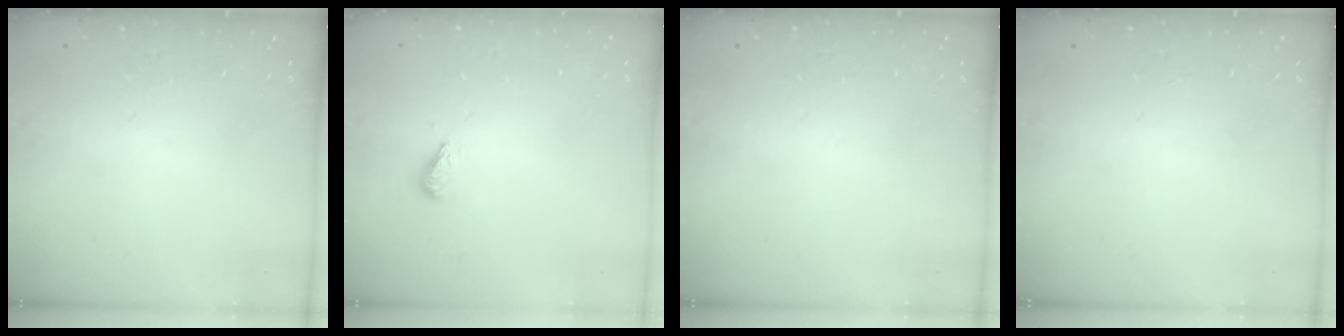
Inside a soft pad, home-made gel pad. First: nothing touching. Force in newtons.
{"total": 2.7, "press": 2.7, "slide": 0.6}
{"total": 0.0}
{"total": 0.0}